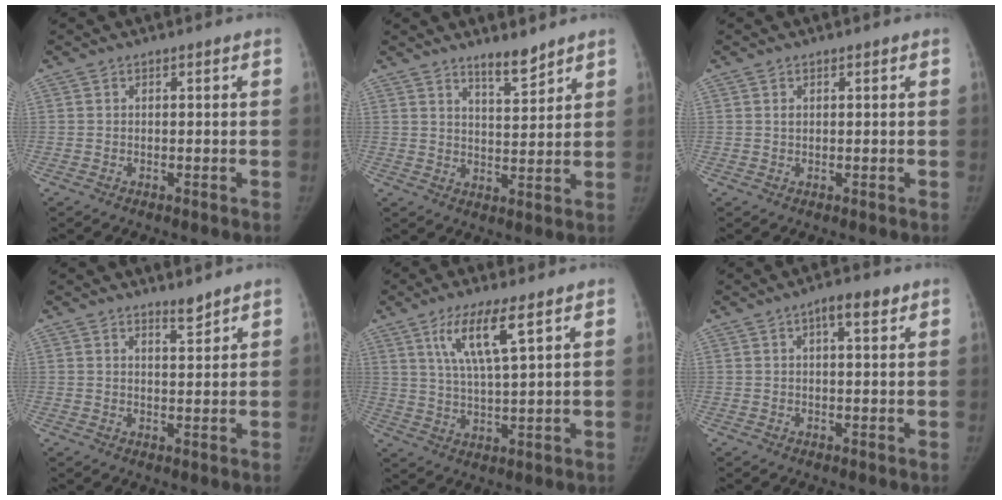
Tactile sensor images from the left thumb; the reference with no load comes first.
{"total": 5.3, "force": [4.5, 1.2, 2.6], "torque": [-0.026, -0.042, 0.074]}
{"total": 0.9, "force": [0.4, 0.6, 0.5], "torque": [-0.006, -0.001, 0.006]}
{"total": 2.3, "force": [2.2, 0.4, 0.7], "torque": [-0.001, -0.023, 0.037]}
{"total": 9.4, "force": [4.7, 1.6, 8.0], "torque": [-0.159, -0.023, 0.096]}
{"total": 4.1, "force": [2.0, 1.5, 3.3], "torque": [-0.040, 0.000, 0.027]}